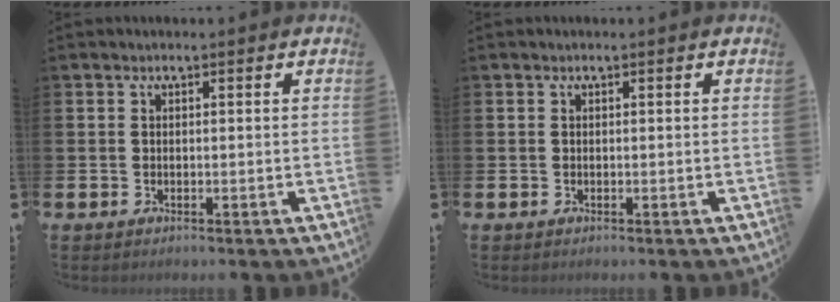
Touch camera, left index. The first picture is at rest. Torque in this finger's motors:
{"motor_torque": [0.00, 0.00, 0.00, 0.00]}